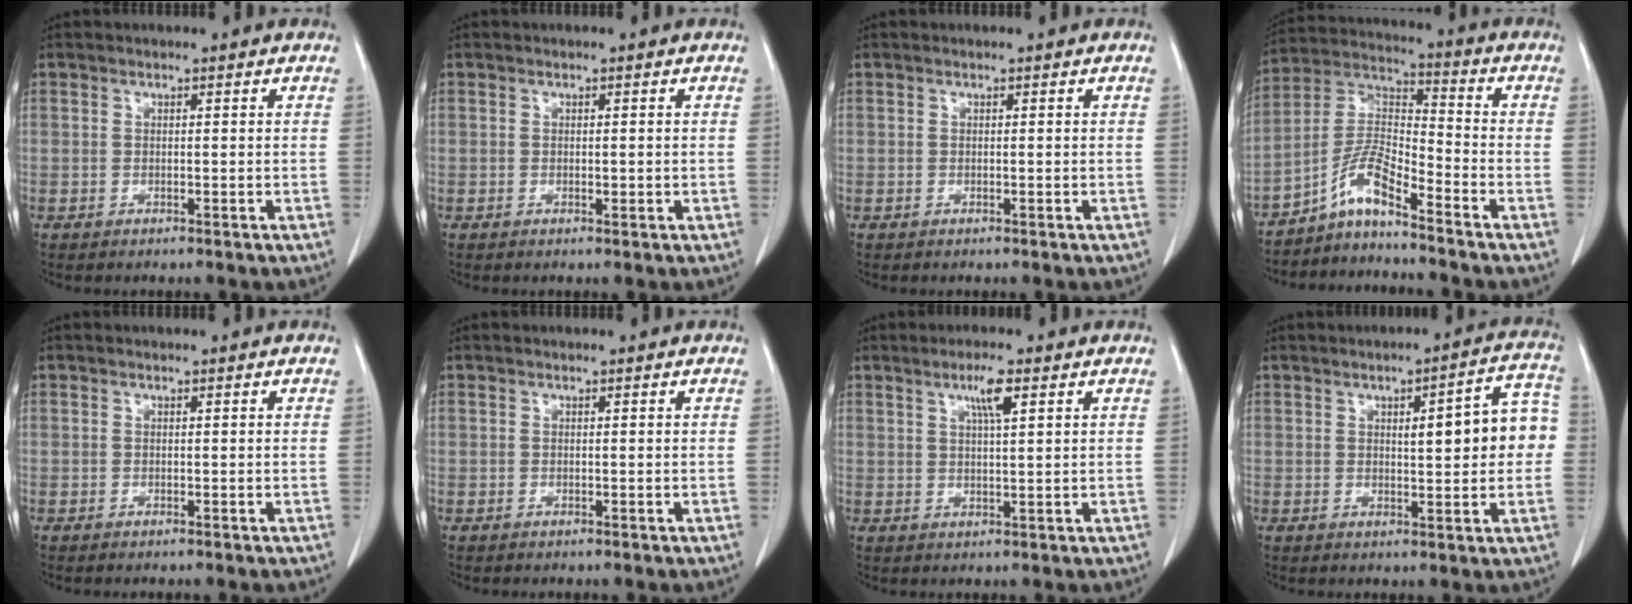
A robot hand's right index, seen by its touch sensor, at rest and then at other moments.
{"total": 0.8, "force": [-0.1, 0.3, 0.8], "torque": [-0.012, -0.002, 0.001]}
{"total": 0.0}
{"total": 7.4, "force": [-5.5, 0.6, 4.8], "torque": [-0.106, 0.014, -0.108]}
{"total": 0.0}
{"total": 0.0}
{"total": 3.9, "force": [2.0, 0.1, 3.4], "torque": [-0.062, -0.001, 0.035]}
{"total": 9.5, "force": [0.8, 2.2, 9.1], "torque": [-0.113, 0.029, 0.011]}